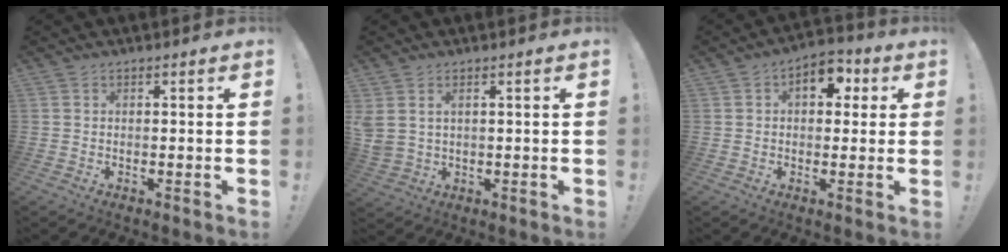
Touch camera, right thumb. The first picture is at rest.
{"total": 3.1, "force": [1.4, 2.1, 1.8], "torque": [-0.037, -0.002, 0.029]}
{"total": 7.5, "force": [2.4, 4.9, 5.1], "torque": [-0.065, -0.002, 0.038]}